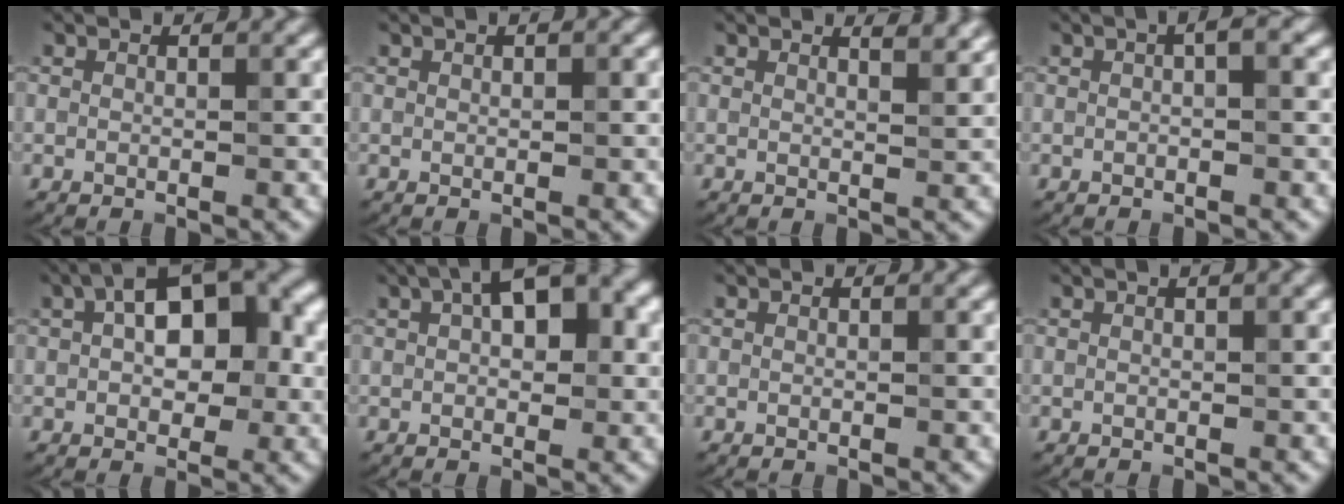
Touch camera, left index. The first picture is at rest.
{"total": 0.7, "force": [0.3, 0.2, 0.5], "torque": [-0.007, 0.003, 0.005]}
{"total": 2.4, "force": [1.9, 0.7, 1.2], "torque": [-0.006, 0.002, 0.018]}
{"total": 1.4, "force": [0.2, 0.2, 1.3], "torque": [-0.024, 0.006, 0.004]}
{"total": 9.8, "force": [2.8, 5.3, 7.7], "torque": [-0.106, 0.022, 0.033]}
{"total": 6.6, "force": [2.4, 3.3, 5.2], "torque": [-0.078, 0.016, 0.029]}
{"total": 0.0}
{"total": 1.6, "force": [0.7, 0.3, 1.4], "torque": [-0.021, 0.004, 0.005]}